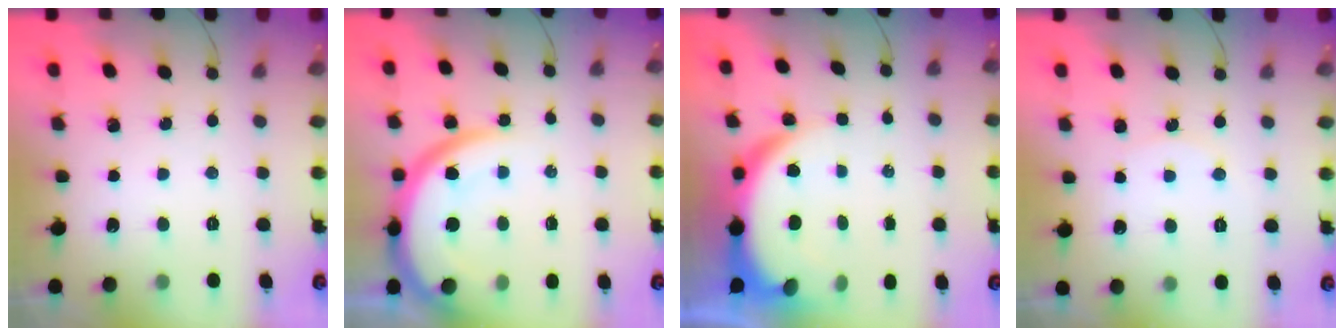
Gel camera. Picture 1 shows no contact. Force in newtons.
{"total": 12.0, "press": 11.9, "slide": 1.1}
{"total": 9.1, "press": 9.0, "slide": 1.1}
{"total": 4.6, "press": 4.6, "slide": 0.5}